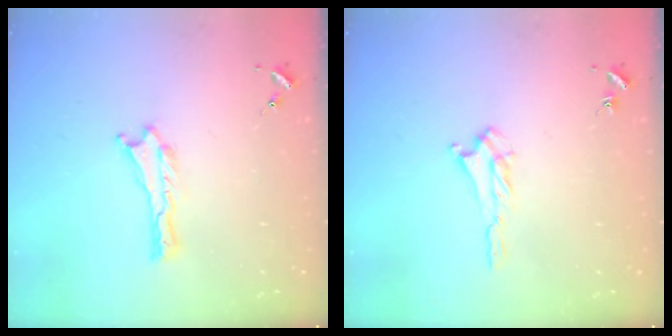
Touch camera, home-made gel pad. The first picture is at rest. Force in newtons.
{"total": 2.0, "press": 2.0, "slide": 0.5}